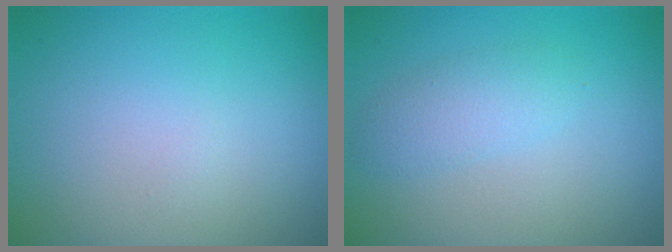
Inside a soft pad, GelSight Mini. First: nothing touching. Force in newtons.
{"total": 2.0, "press": 2.0, "slide": 0.1}